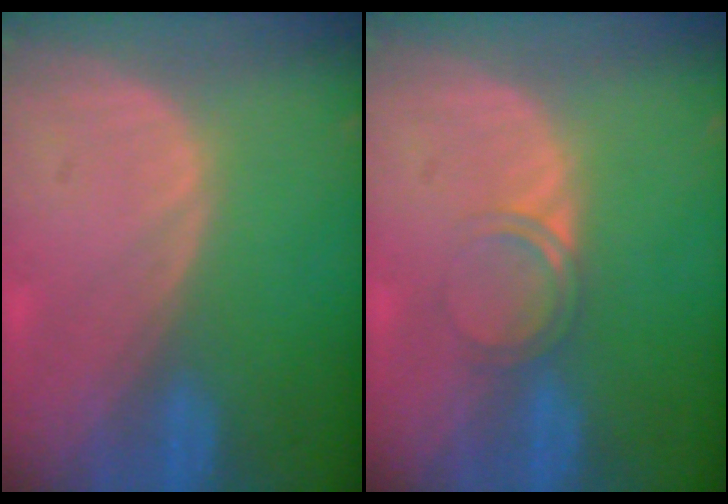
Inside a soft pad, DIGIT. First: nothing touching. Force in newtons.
{"total": 2.4, "press": 2.4, "slide": 0.2}